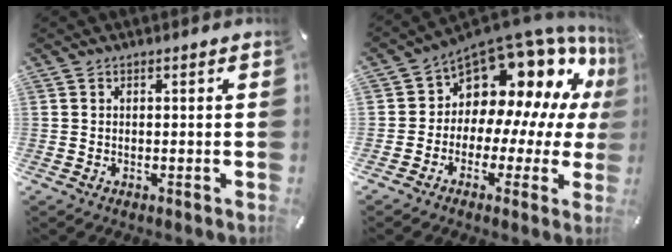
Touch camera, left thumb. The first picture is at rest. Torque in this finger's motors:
{"motor_torque": [0.68, 1.59, 0.93, 0.39, 0.07]}